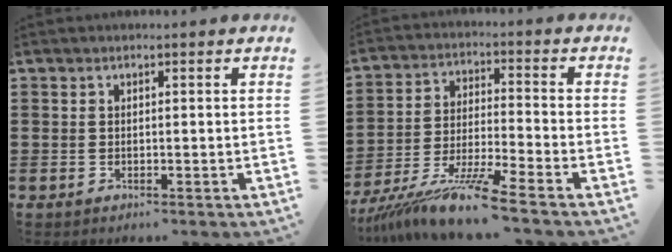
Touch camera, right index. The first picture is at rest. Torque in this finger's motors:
{"motor_torque": [0.50, 0.24, 0.74, 0.21]}